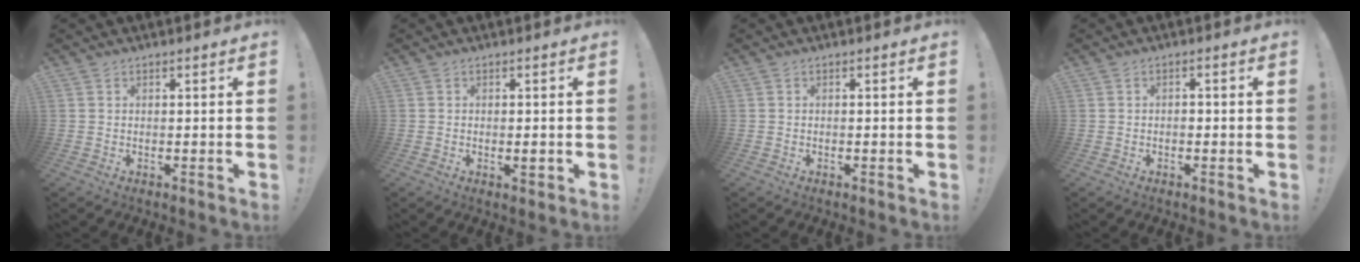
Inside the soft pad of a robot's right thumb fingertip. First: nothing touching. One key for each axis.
{"total": 1.4, "fx": -0.3, "fy": 0.8, "fz": 1.1, "tx": -0.006, "ty": -0.002, "tz": -0.007}
{"total": 0.0}
{"total": 1.2, "fx": -0.9, "fy": 0.4, "fz": 0.6, "tx": -0.015, "ty": 0.005, "tz": -0.016}